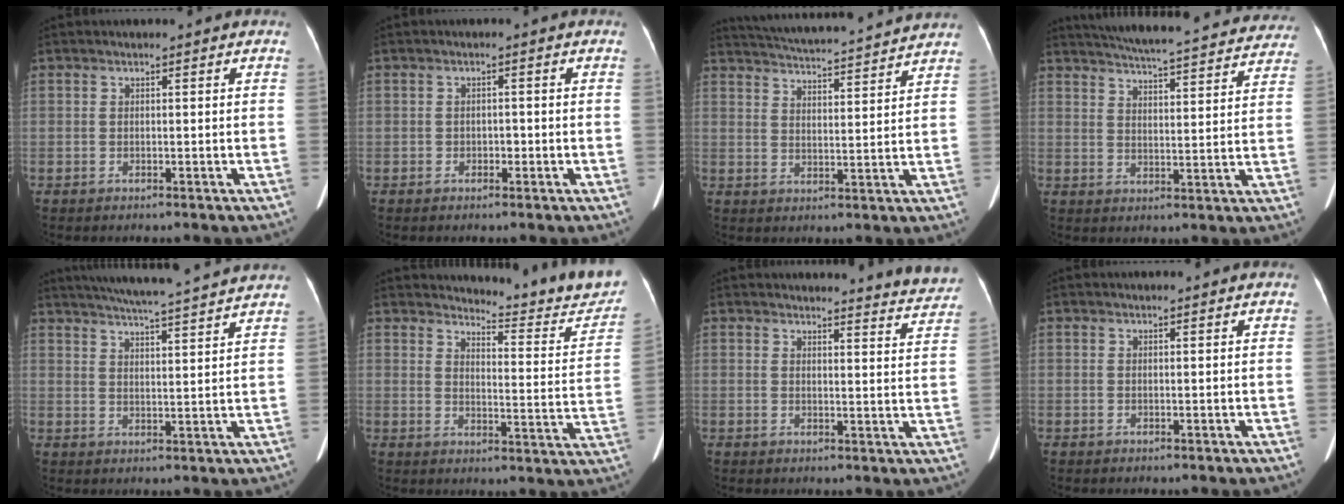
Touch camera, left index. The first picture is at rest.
{"total": 1.0, "force": [-0.4, 0.8, 0.6], "torque": [-0.007, 0.003, -0.006]}
{"total": 17.9, "force": [16.8, 0.7, 6.2], "torque": [-0.109, 0.018, 0.235]}
{"total": 27.3, "force": [25.1, 4.5, 9.9], "torque": [-0.164, -0.023, 0.309]}
{"total": 16.4, "force": [14.8, -0.2, 7.0], "torque": [-0.122, 0.012, 0.200]}
{"total": 14.2, "force": [13.8, 0.4, 2.9], "torque": [-0.032, -0.087, 0.154]}
{"total": 7.6, "force": [7.6, 0.3, 0.5], "torque": [0.004, -0.041, 0.068]}
{"total": 1.0, "force": [1.0, 0.0, 0.4], "torque": [-0.007, 0.013, 0.014]}